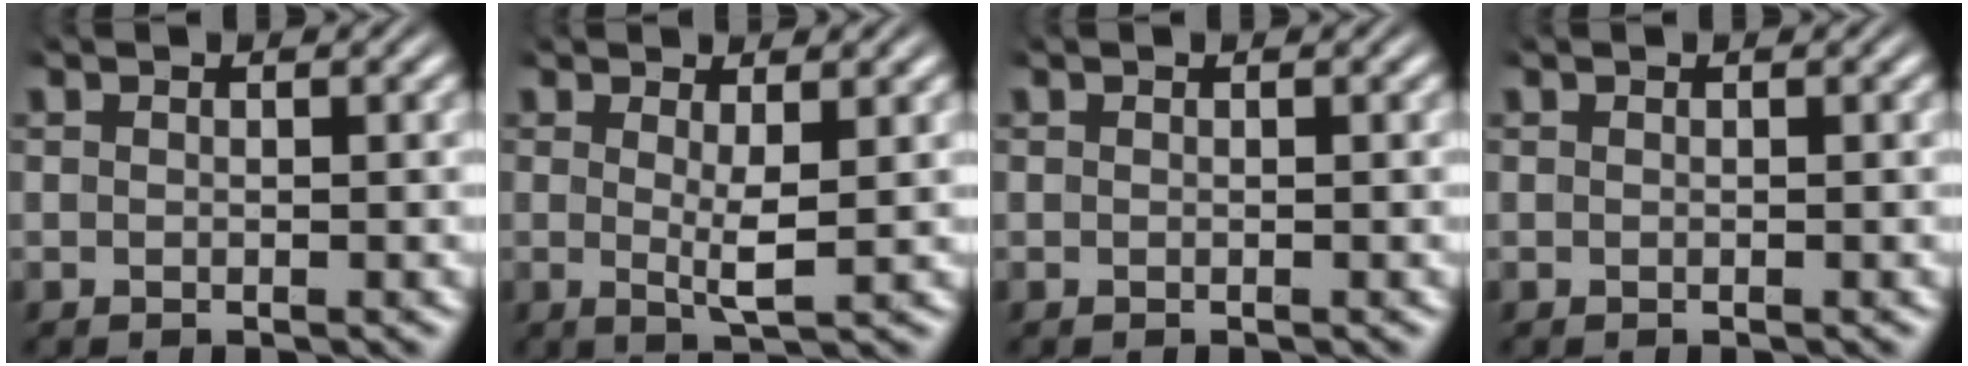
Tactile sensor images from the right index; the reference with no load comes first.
{"total": 2.5, "force": [0.5, 0.1, 2.4], "torque": [-0.046, -0.015, 0.014]}
{"total": 0.0}
{"total": 0.0}